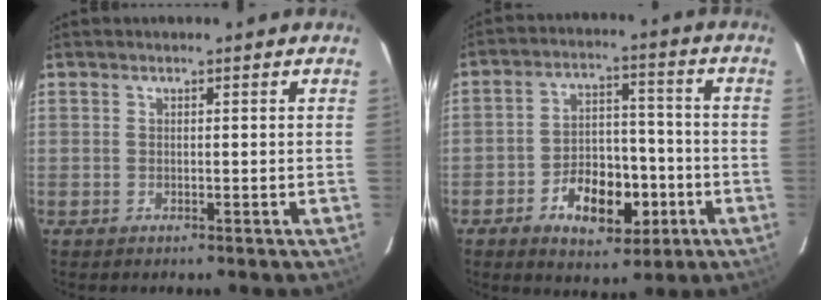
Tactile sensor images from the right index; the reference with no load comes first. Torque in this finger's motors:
{"motor_torque": [0.31, -0.26, 0.23, 0.08]}